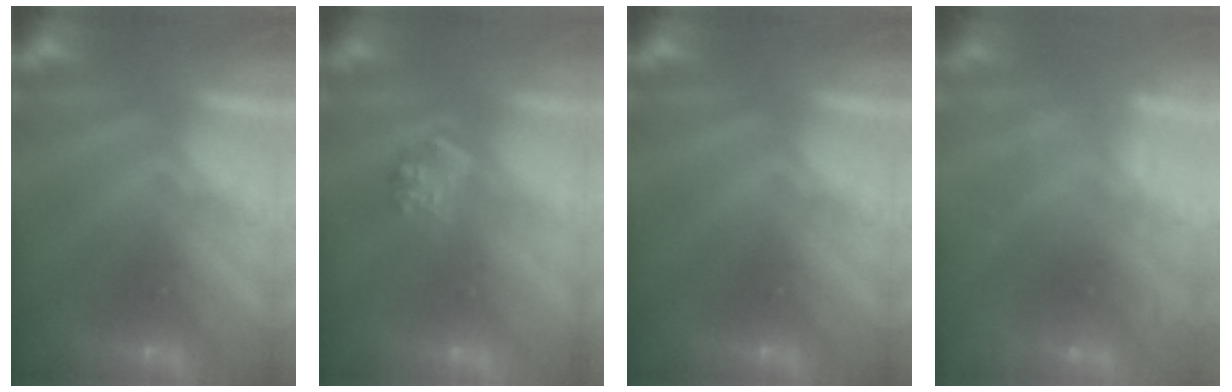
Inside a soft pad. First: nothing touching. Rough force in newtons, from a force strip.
{"total": 2.3}
{"total": 0.0}
{"total": 2.2}